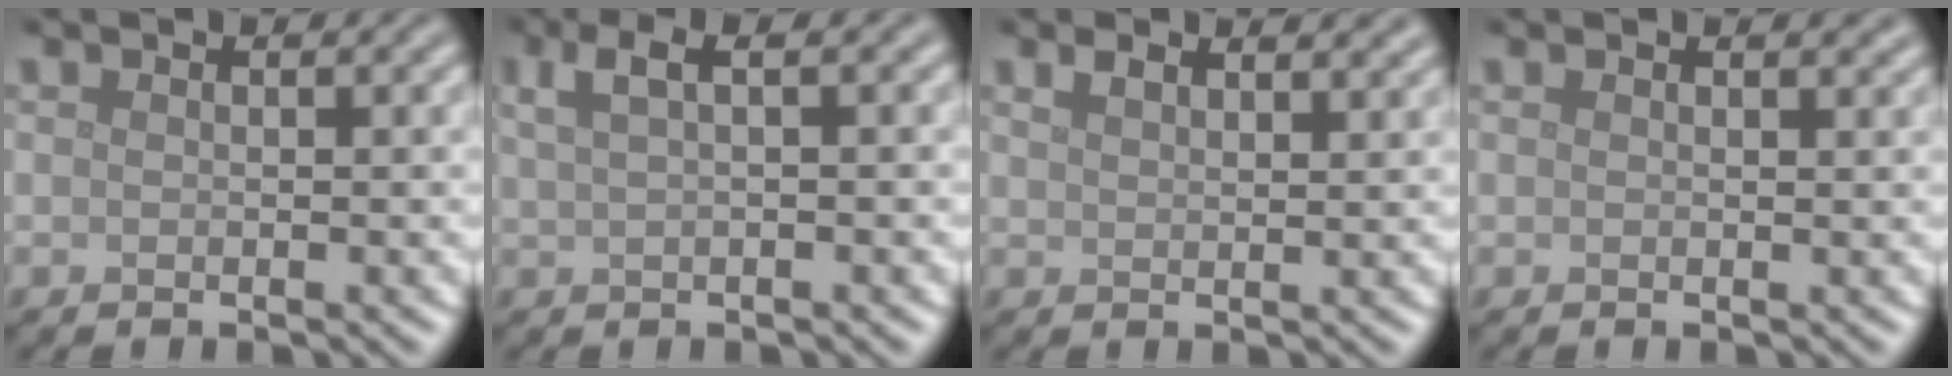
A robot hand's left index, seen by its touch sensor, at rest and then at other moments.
{"total": 3.2, "force": [1.4, 1.0, 2.7], "torque": [-0.041, 0.010, 0.024]}
{"total": 3.3, "force": [2.6, 1.1, 1.6], "torque": [-0.020, 0.016, 0.033]}
{"total": 1.1, "force": [1.0, 0.3, 0.5], "torque": [-0.004, 0.000, 0.010]}